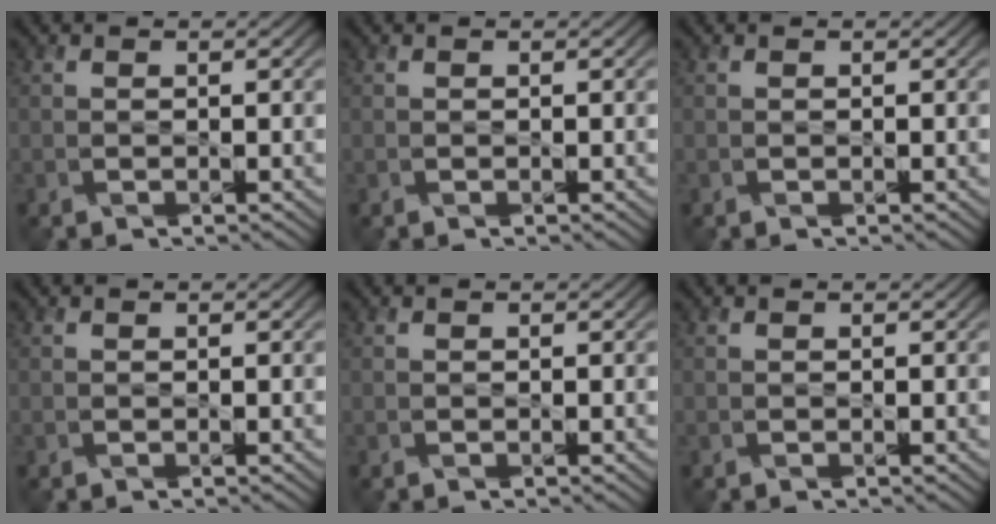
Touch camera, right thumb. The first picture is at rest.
{"total": 0.0}
{"total": 0.0}
{"total": 0.0}
{"total": 0.0}
{"total": 0.0}